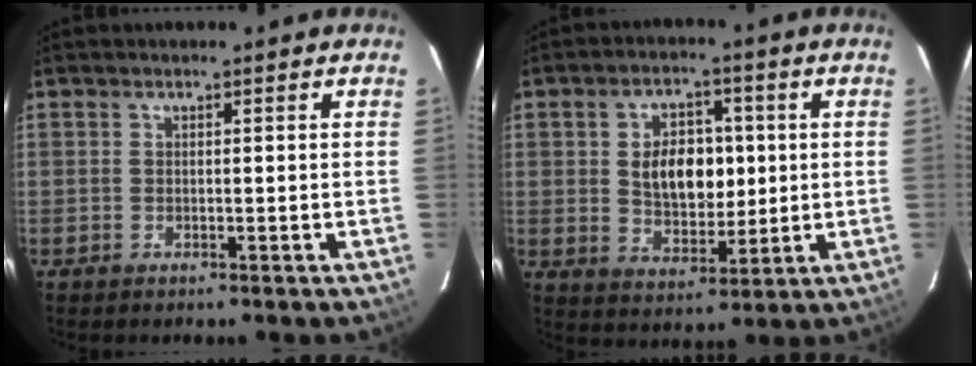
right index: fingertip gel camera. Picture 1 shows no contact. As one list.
[{"total": 10.3, "force": [1.2, 6.5, 7.9], "torque": [-0.137, 0.011, 0.030]}]